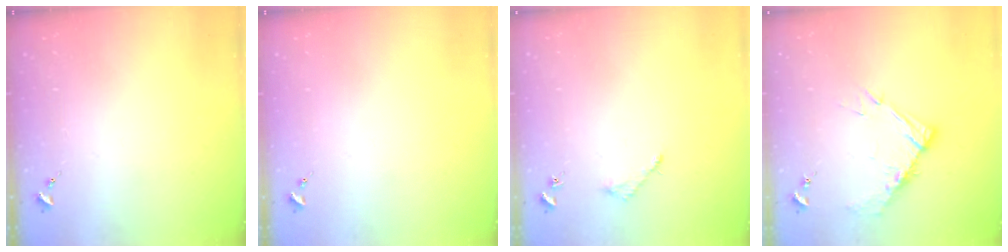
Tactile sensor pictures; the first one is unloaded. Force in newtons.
{"total": 0.0}
{"total": 3.0, "press": 3.0, "slide": 0.4}
{"total": 10.1, "press": 10.0, "slide": 1.1}